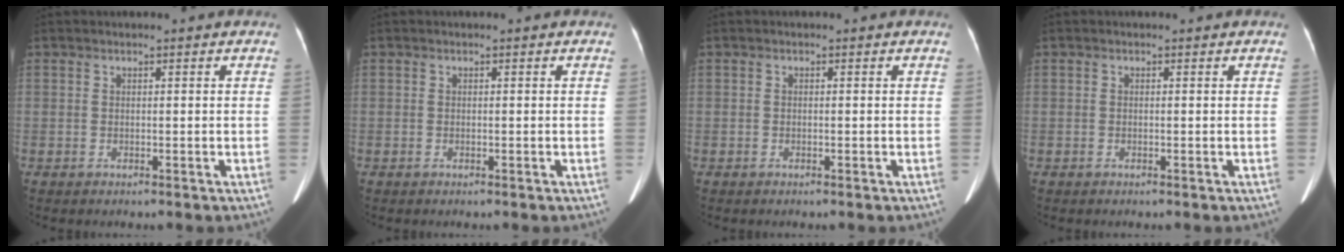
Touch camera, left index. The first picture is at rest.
{"total": 0.0}
{"total": 0.0}
{"total": 0.0}